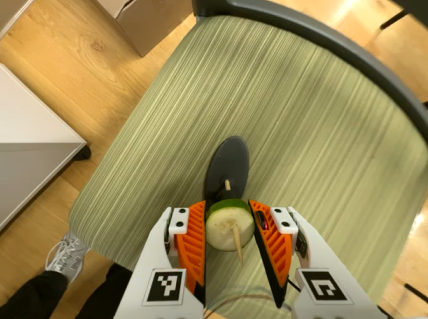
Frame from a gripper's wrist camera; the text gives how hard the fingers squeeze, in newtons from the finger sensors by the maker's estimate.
{"total": 10.7, "left": 11.6, "right": 9.8}